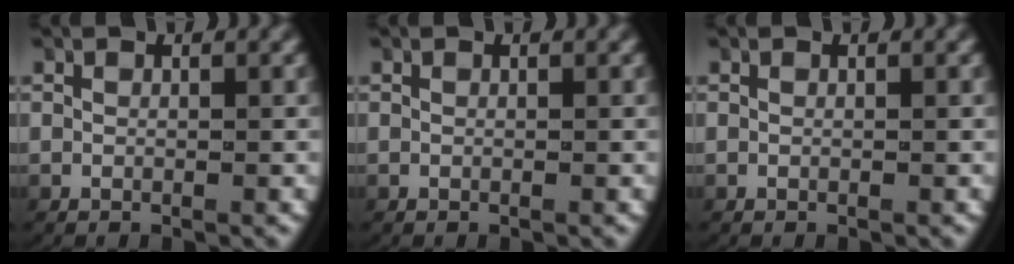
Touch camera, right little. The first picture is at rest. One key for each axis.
{"total": 0.0}
{"total": 0.0}